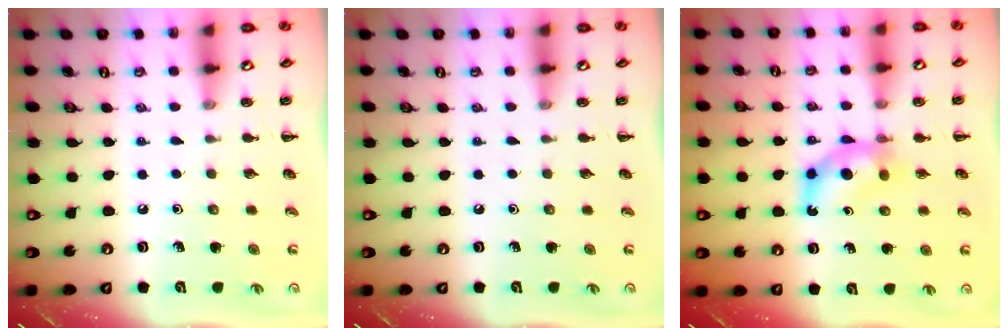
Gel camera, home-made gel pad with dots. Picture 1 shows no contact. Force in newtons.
{"total": 0.0}
{"total": 6.2, "press": 6.1, "slide": 0.8}